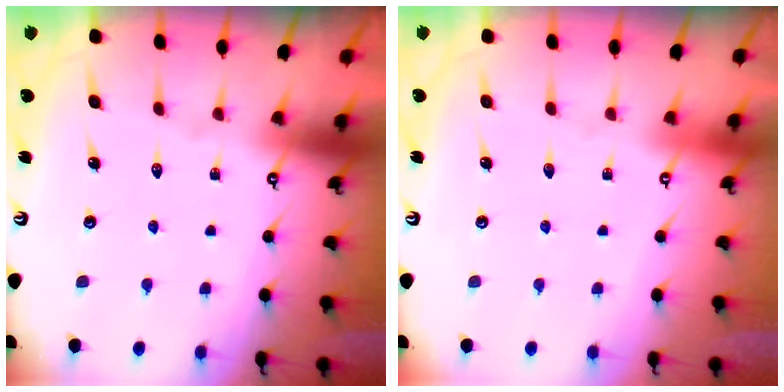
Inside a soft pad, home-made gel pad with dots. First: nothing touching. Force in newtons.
{"total": 0.0}